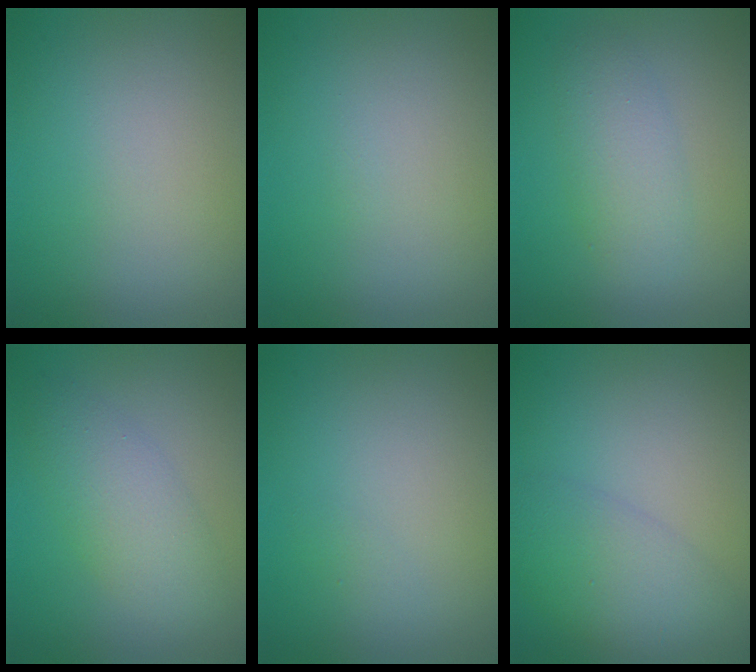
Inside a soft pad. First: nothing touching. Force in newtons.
{"total": 0.0}
{"total": 3.1, "press": 3.1, "slide": 0.1}
{"total": 3.8, "press": 3.8, "slide": 0.1}
{"total": 0.5, "press": 0.5, "slide": 0.0}
{"total": 4.5, "press": 4.5, "slide": 0.2}